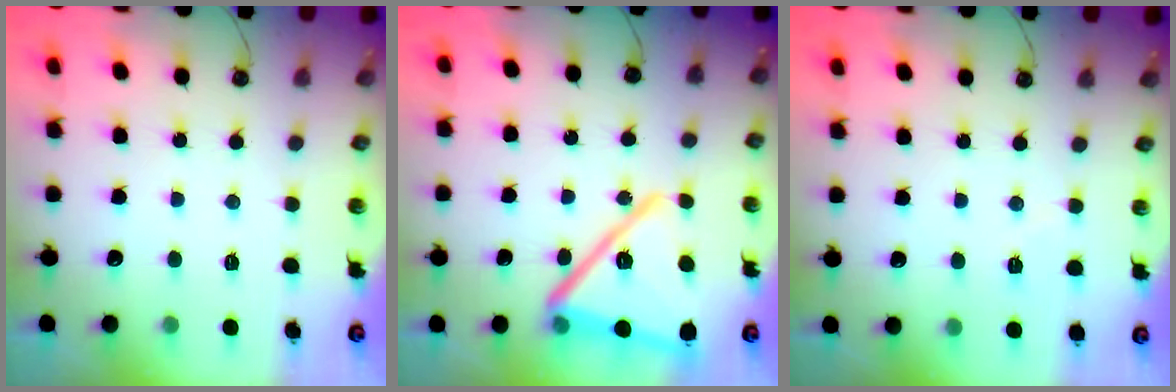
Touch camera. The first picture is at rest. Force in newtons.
{"total": 20.9, "press": 20.4, "slide": 4.5}
{"total": 4.4, "press": 3.9, "slide": 2.0}